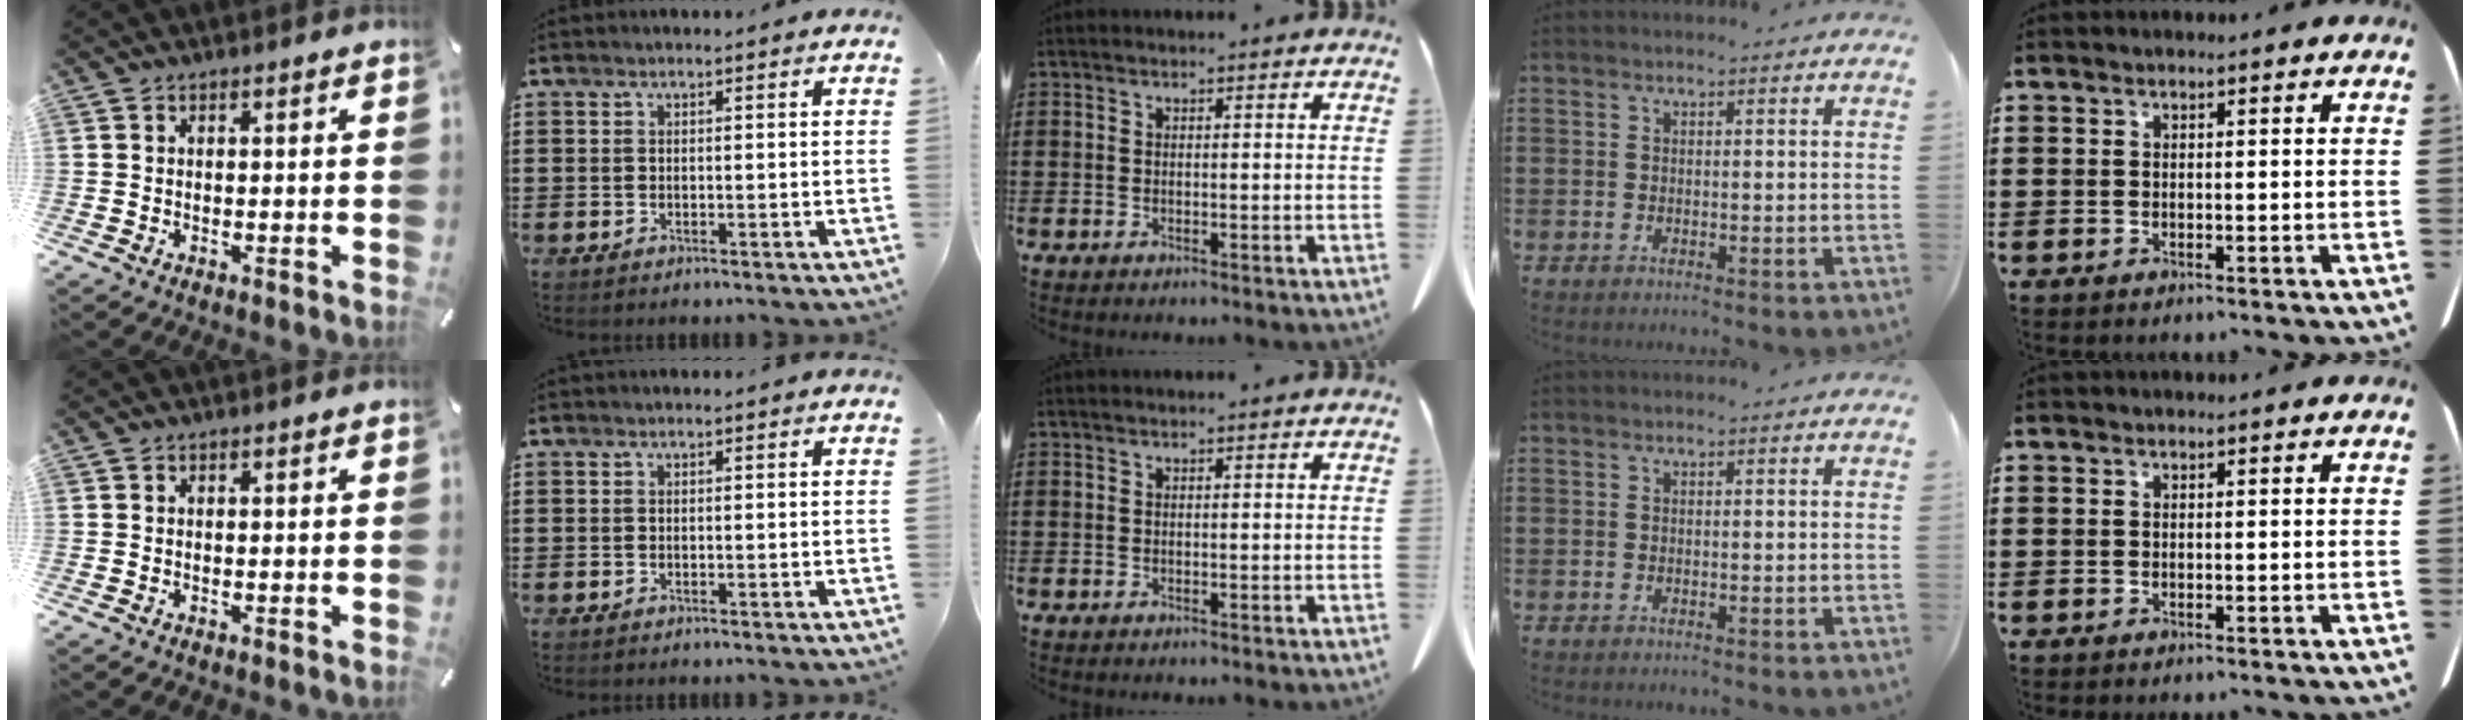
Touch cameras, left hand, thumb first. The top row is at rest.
{}